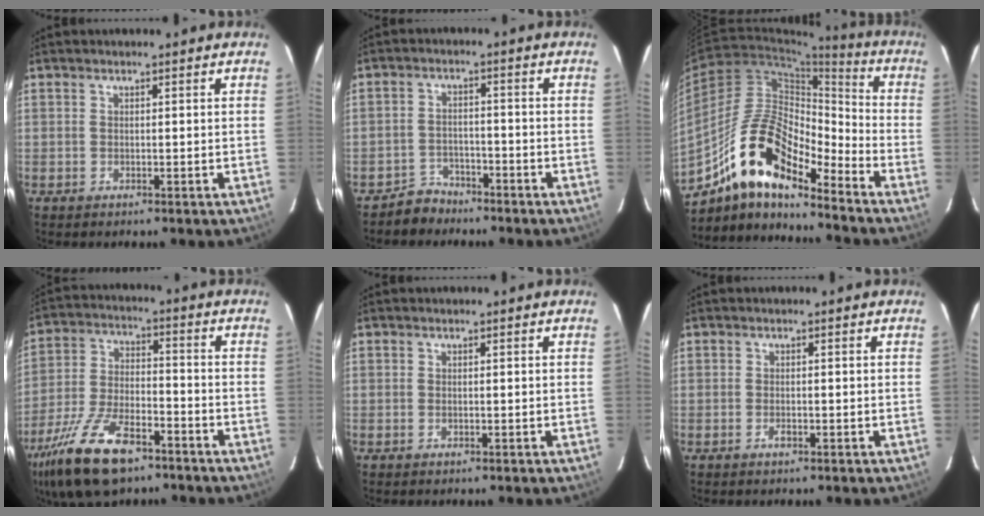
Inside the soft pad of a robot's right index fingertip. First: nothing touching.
{"total": 4.4, "force": [-3.7, 2.4, -0.2], "torque": [-0.009, 0.016, -0.066]}
{"total": 16.9, "force": [-12.0, 5.5, 10.6], "torque": [-0.189, 0.009, -0.231]}
{"total": 18.0, "force": [-11.9, 7.3, 11.4], "torque": [-0.247, -0.028, -0.216]}
{"total": 0.0}
{"total": 1.1, "force": [-0.7, 0.5, 0.8], "torque": [-0.014, 0.000, -0.012]}